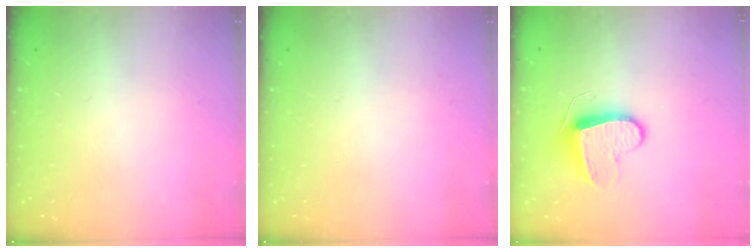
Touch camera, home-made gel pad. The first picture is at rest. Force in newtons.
{"total": 0.0}
{"total": 9.0, "press": 9.0, "slide": 0.3}